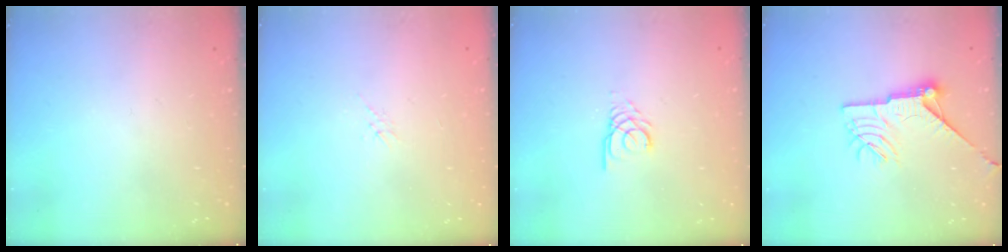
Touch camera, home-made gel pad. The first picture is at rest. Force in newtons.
{"total": 1.7, "press": 1.6, "slide": 0.4}
{"total": 3.5, "press": 3.5, "slide": 0.4}
{"total": 12.0, "press": 12.0, "slide": 1.1}